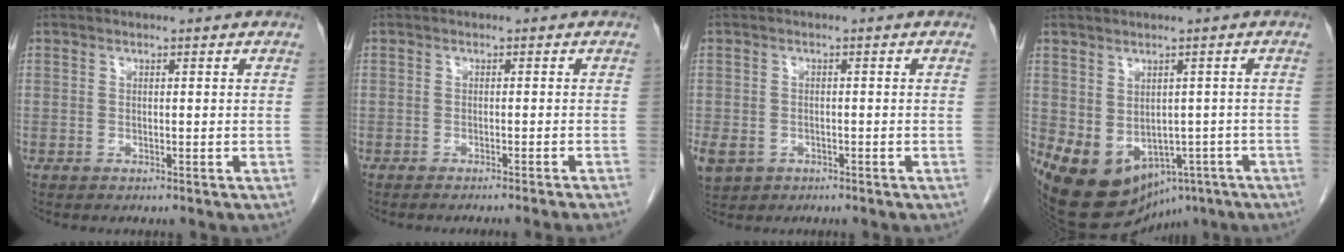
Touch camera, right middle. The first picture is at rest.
{"total": 5.0, "force": [-4.3, -1.2, 2.3], "torque": [-0.011, 0.001, -0.056]}
{"total": 10.0, "force": [-4.5, 8.1, 3.9], "torque": [-0.122, -0.006, -0.062]}
{"total": 16.1, "force": [-8.3, 10.2, 9.4], "torque": [-0.196, -0.024, -0.102]}